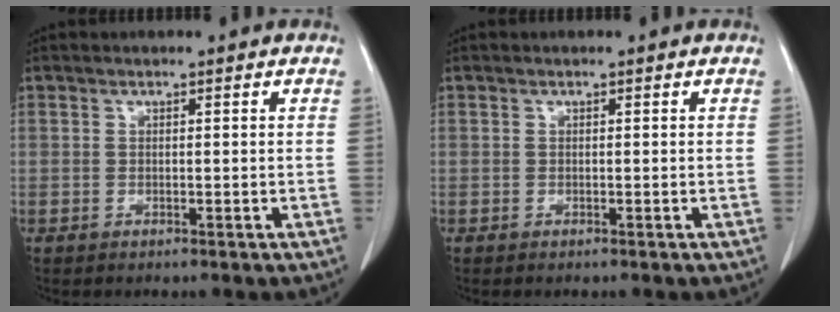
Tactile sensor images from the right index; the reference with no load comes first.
{"total": 0.0}